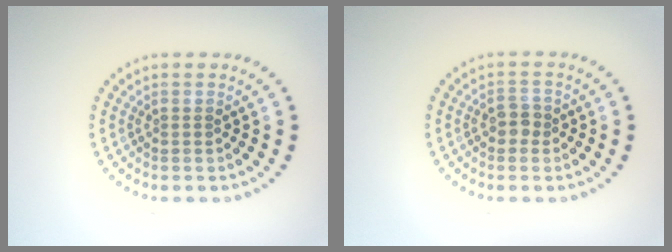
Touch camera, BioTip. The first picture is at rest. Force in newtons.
{"total": 1.6, "press": 1.5, "slide": 0.5}